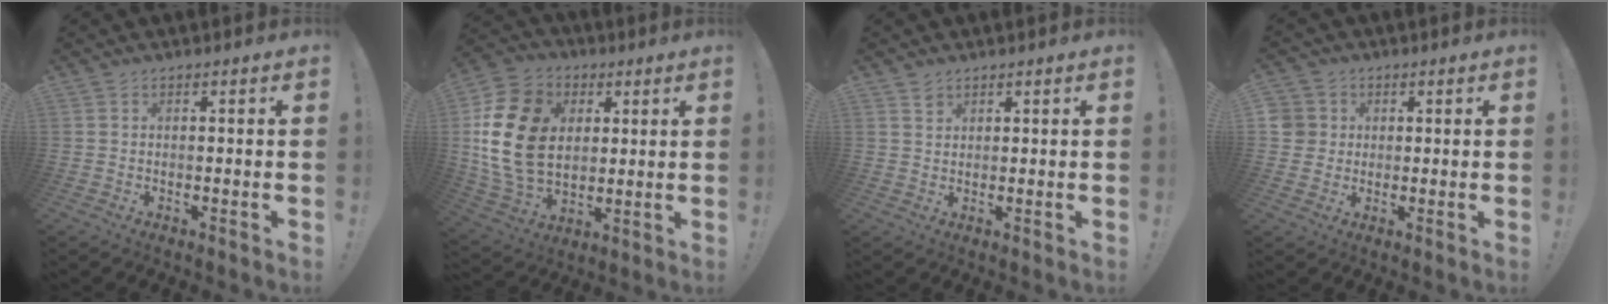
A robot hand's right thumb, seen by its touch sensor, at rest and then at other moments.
{"total": 21.2, "force": [3.1, 16.1, 13.5], "torque": [-0.252, 0.001, 0.065]}
{"total": 1.8, "force": [1.5, 1.0, 0.4], "torque": [0.004, -0.010, 0.026]}
{"total": 5.1, "force": [0.8, 4.9, 1.0], "torque": [-0.018, -0.003, 0.014]}